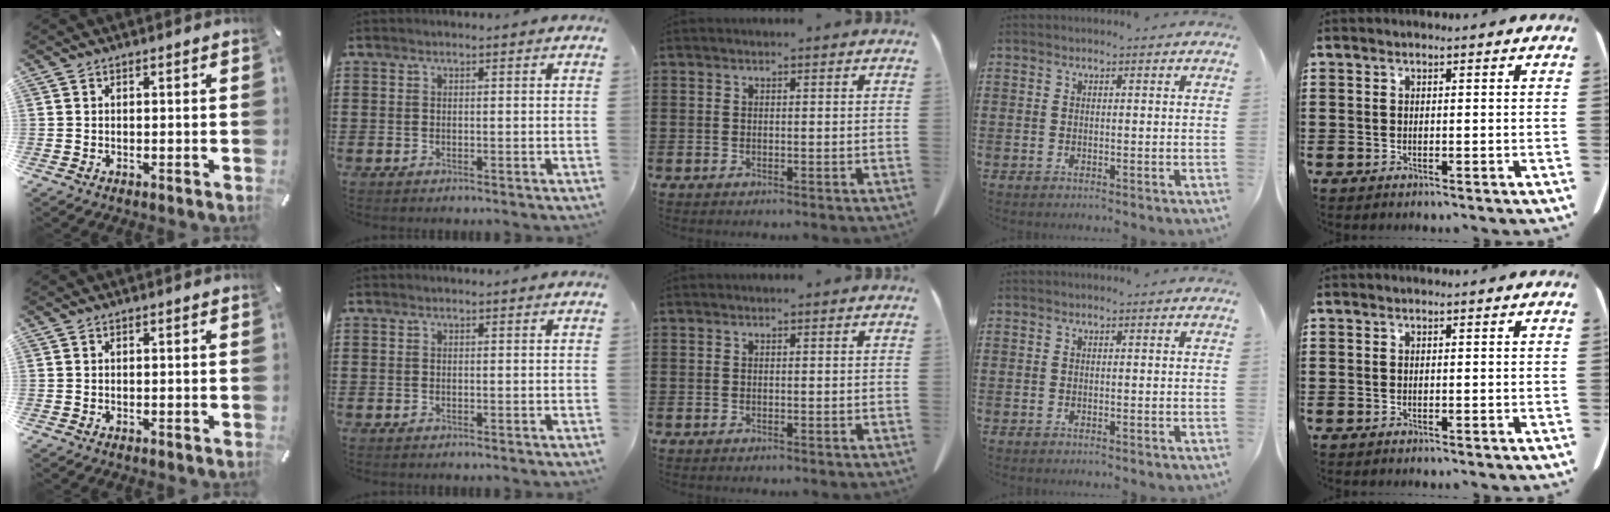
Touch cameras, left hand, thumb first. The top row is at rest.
{}